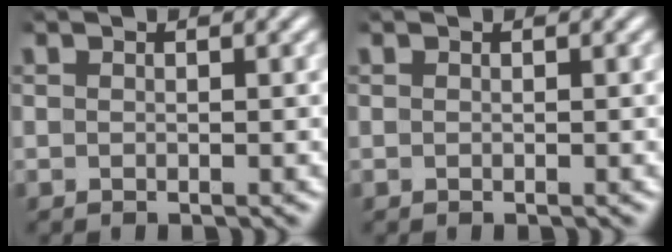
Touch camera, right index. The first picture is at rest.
{"total": 0.0}